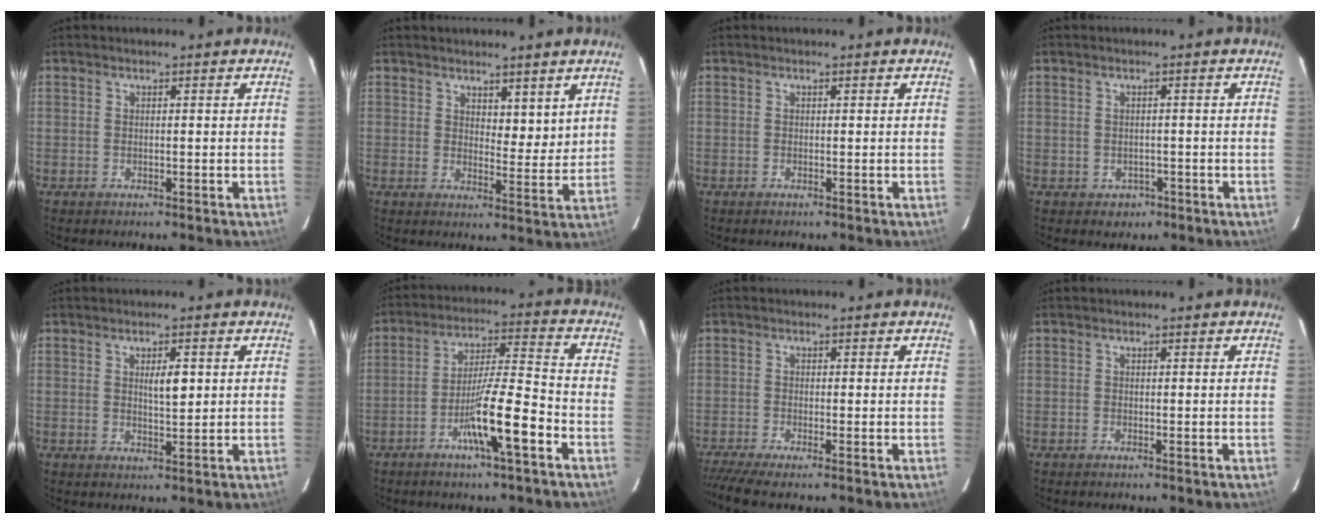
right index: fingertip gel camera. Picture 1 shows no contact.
{"total": 4.6, "force": [3.2, 2.1, 2.5], "torque": [-0.028, -0.012, 0.053]}
{"total": 0.0}
{"total": 2.2, "force": [-1.0, 1.9, 0.6], "torque": [-0.005, 0.005, -0.008]}
{"total": 3.2, "force": [0.9, 0.8, 2.9], "torque": [-0.048, -0.002, 0.015]}
{"total": 10.8, "force": [-5.0, 0.2, 9.6], "torque": [-0.170, 0.004, -0.090]}
{"total": 5.0, "force": [-3.8, 0.1, 3.3], "torque": [-0.061, -0.007, -0.068]}
{"total": 0.0}